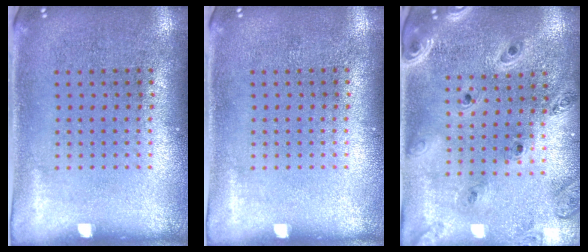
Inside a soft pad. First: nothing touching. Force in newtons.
{"total": 0.0}
{"total": 1.4, "press": 1.3, "slide": 0.2}